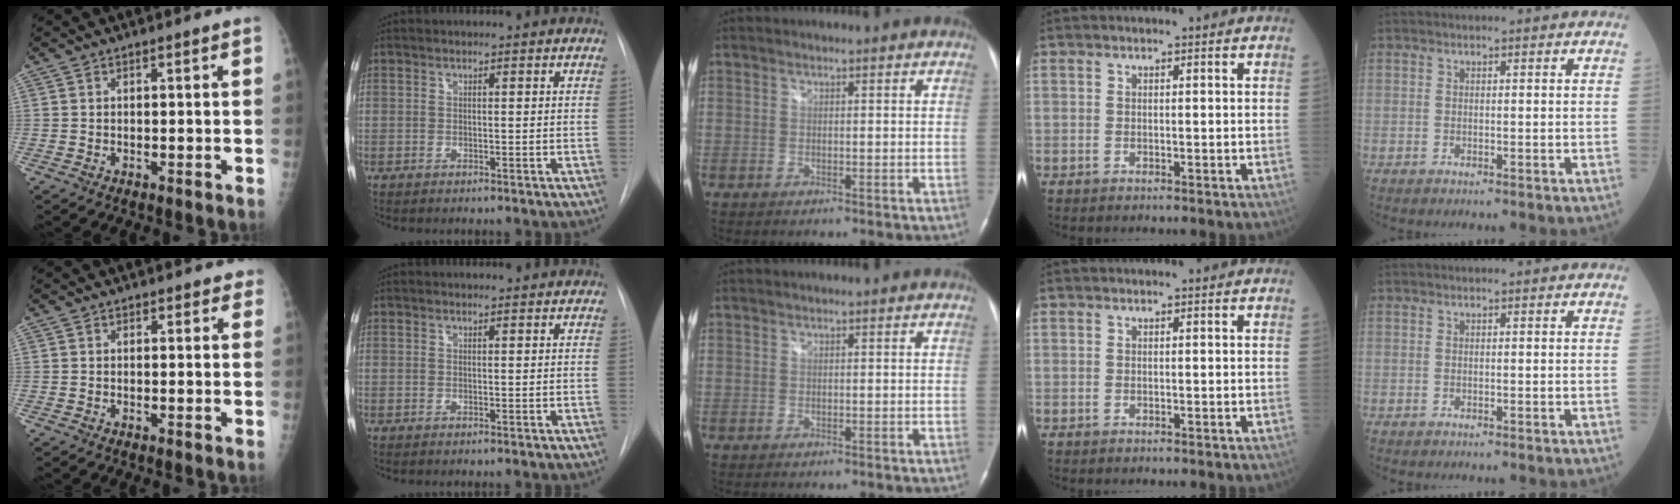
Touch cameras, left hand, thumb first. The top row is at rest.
{"thumb": {"total": 1.3, "force": [1.0, 0.9, 0.1], "torque": [0.021, -0.003, 0.004]}, "index": {"total": 2.3, "force": [2.2, 0.5, 0.5], "torque": [-0.011, 0.008, 0.019]}}